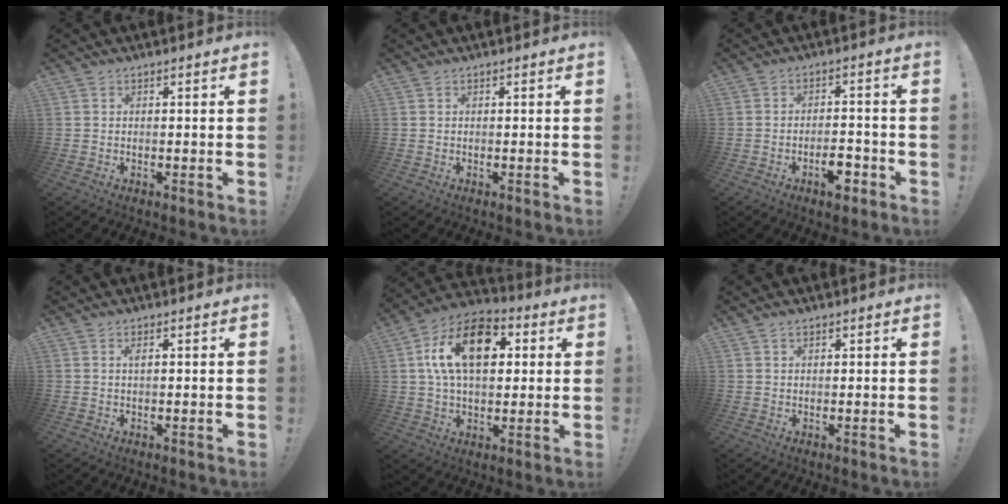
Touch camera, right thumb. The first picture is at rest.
{"total": 0.0}
{"total": 6.4, "force": [-3.5, 3.0, 4.5], "torque": [-0.054, 0.019, -0.057]}
{"total": 0.9, "force": [0.5, 0.2, 0.8], "torque": [-0.007, -0.001, 0.007]}
{"total": 18.4, "force": [5.3, 11.2, 13.6], "torque": [-0.222, -0.002, 0.089]}
{"total": 1.3, "force": [0.9, 0.7, 0.5], "torque": [-0.003, -0.002, 0.015]}